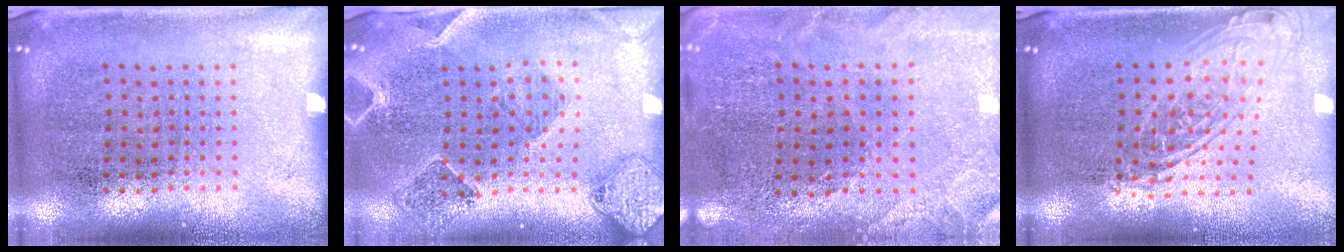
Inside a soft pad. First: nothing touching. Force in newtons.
{"total": 0.9, "press": 0.9, "slide": 0.2}
{"total": 0.5, "press": 0.5, "slide": 0.2}
{"total": 1.8, "press": 1.4, "slide": 1.1}